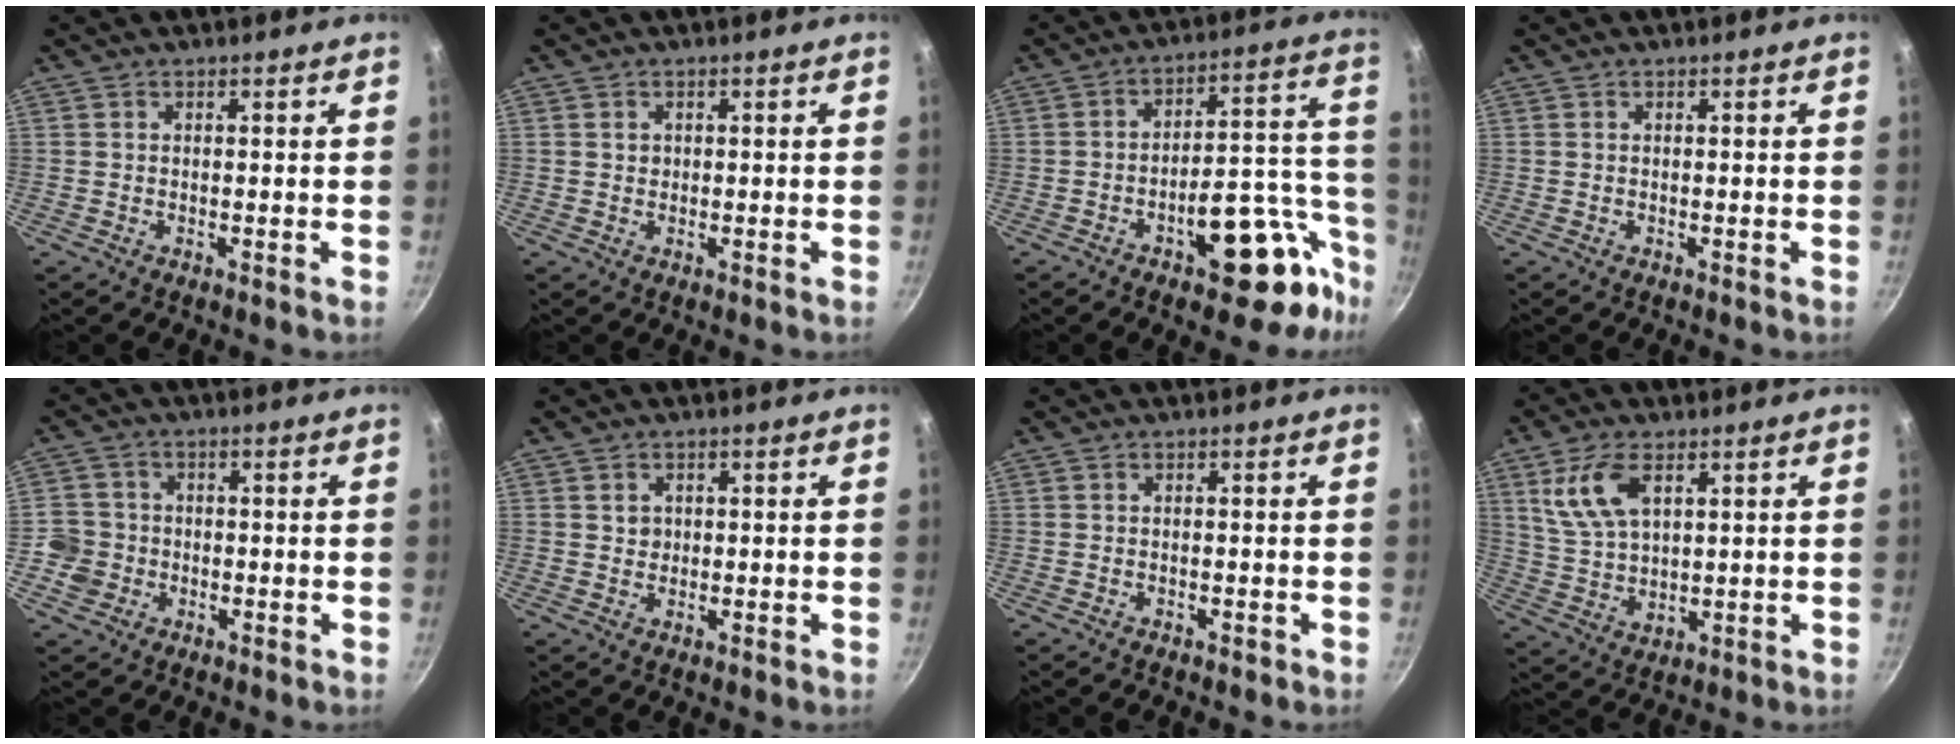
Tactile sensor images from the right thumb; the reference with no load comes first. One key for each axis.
{"total": 1.1, "fx": 0.3, "fy": 1.0, "fz": 0.3, "tx": -0.002, "ty": 0.002, "tz": 0.005}
{"total": 19.3, "fx": -9.9, "fy": 8.8, "fz": 14.1, "tx": -0.114, "ty": 0.075, "tz": -0.133}
{"total": 0.0}
{"total": 5.5, "fx": -1.6, "fy": 5.1, "fz": 1.2, "tx": 0.007, "ty": 0.018, "tz": -0.037}
{"total": 1.8, "fx": 0.4, "fy": 1.6, "fz": 0.6, "tx": -0.002, "ty": 0.002, "tz": 0.006}
{"total": 0.6, "fx": -0.5, "fy": 0.3, "fz": 0.2, "tx": -0.003, "ty": 0.004, "tz": -0.005}
{"total": 10.2, "fx": 4.2, "fy": 5.4, "fz": 7.6, "tx": -0.148, "ty": -0.016, "tz": 0.091}